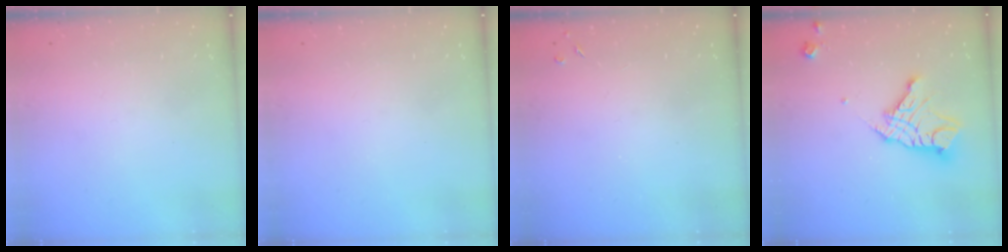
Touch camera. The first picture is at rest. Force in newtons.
{"total": 0.0}
{"total": 2.5, "press": 2.5, "slide": 0.5}
{"total": 13.1, "press": 13.1, "slide": 1.3}